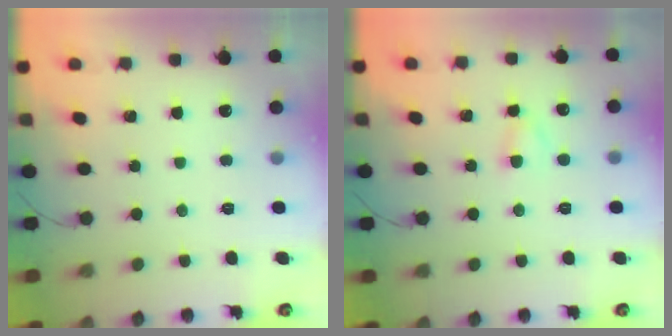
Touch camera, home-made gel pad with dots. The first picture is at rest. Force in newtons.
{"total": 2.6, "press": 2.3, "slide": 1.2}